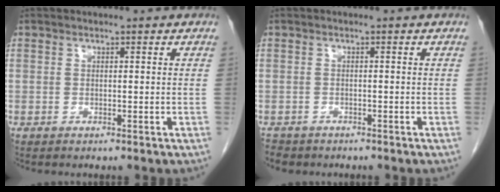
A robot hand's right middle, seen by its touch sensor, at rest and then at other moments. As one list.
[{"total": 3.2, "force": [-2.7, 1.6, 0.7], "torque": [-0.017, -0.003, -0.039]}]